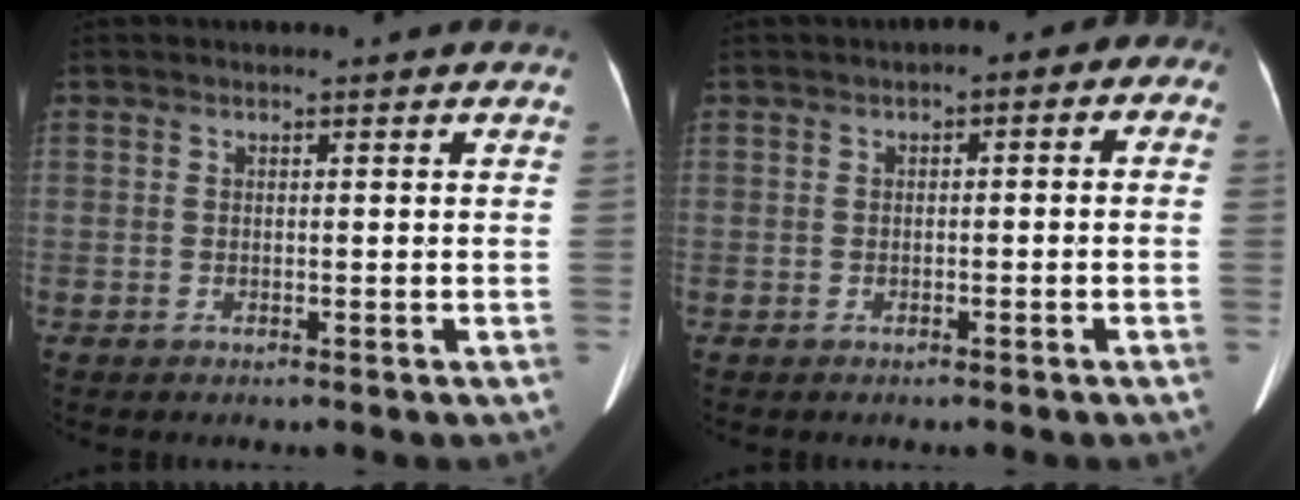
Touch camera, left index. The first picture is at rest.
{"total": 3.8, "force": [-0.5, 2.0, 3.2], "torque": [-0.027, 0.034, -0.015]}